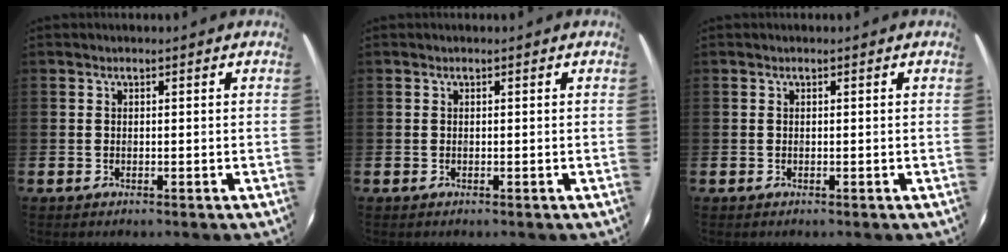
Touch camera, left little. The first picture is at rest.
{"total": 0.0}
{"total": 0.0}